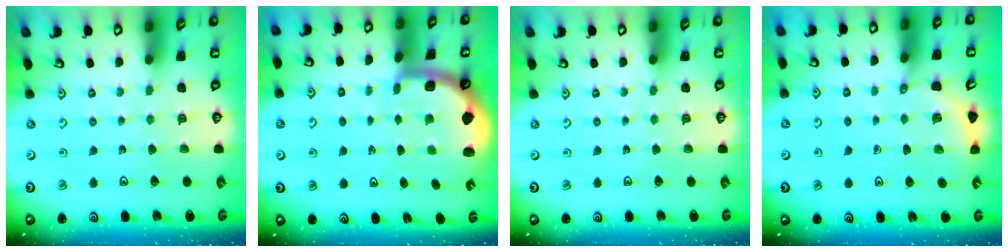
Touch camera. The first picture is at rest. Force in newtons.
{"total": 1.7, "press": 1.7, "slide": 0.3}
{"total": 0.0}
{"total": 2.7, "press": 2.7, "slide": 0.2}